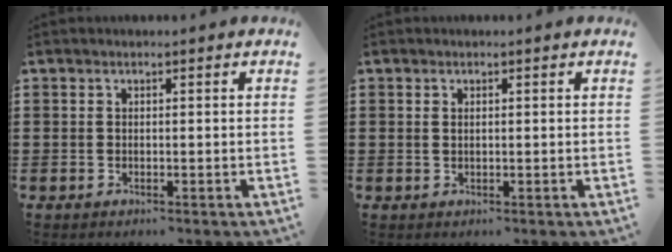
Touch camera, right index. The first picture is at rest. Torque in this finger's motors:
{"motor_torque": [-0.40, 0.67, -0.05, -0.01]}